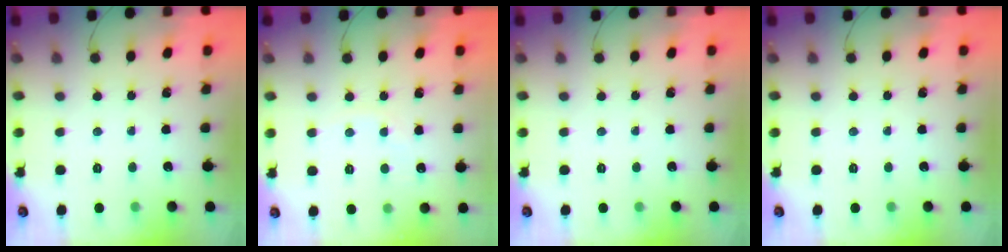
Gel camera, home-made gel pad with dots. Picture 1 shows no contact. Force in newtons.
{"total": 4.6, "press": 4.4, "slide": 1.5}
{"total": 0.0}
{"total": 0.0}